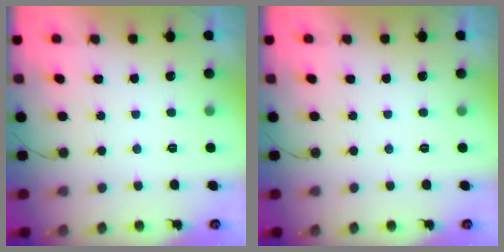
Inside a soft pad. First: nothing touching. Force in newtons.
{"total": 0.0}